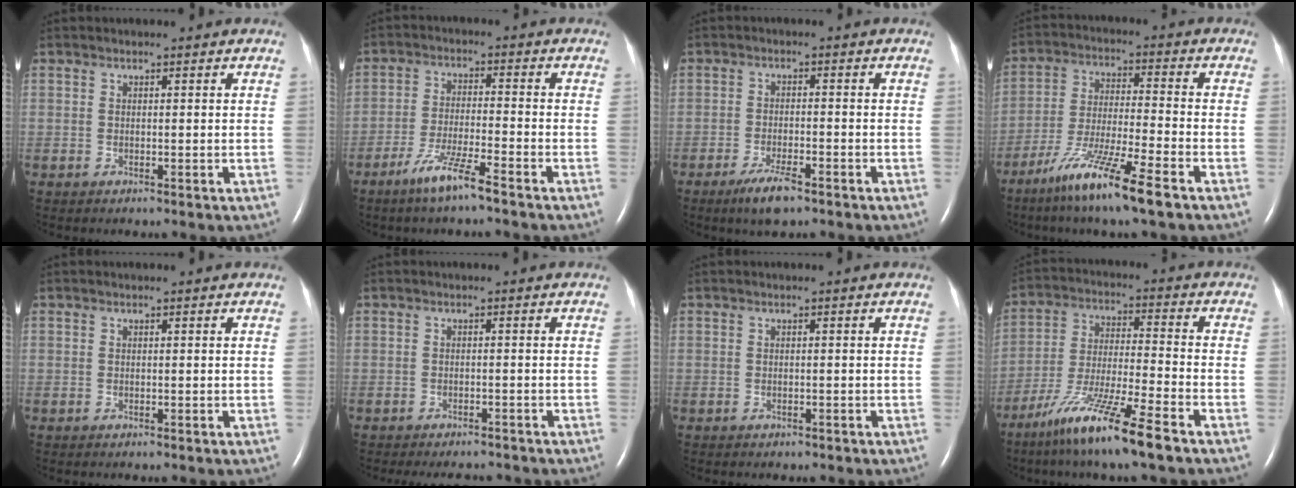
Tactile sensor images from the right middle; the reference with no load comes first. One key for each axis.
{"total": 6.7, "fx": -4.8, "fy": -0.2, "fz": 4.7, "tx": -0.098, "ty": -0.015, "tz": -0.095}
{"total": 4.8, "fx": -3.3, "fy": 0.9, "fz": 3.4, "tx": -0.075, "ty": -0.008, "tz": -0.057}
{"total": 12.1, "fx": -7.8, "fy": -0.2, "fz": 9.3, "tx": -0.184, "ty": -0.036, "tz": -0.147}
{"total": 0.0}
{"total": 6.7, "fx": -6.1, "fy": 1.8, "fz": 1.9, "tx": -0.022, "ty": -0.006, "tz": -0.075}
{"total": 0.7, "fx": -0.5, "fy": 0.4, "fz": 0.3, "tx": -0.011, "ty": 0.000, "tz": -0.004}
{"total": 13.3, "fx": -8.9, "fy": -0.3, "fz": 9.9, "tx": -0.197, "ty": -0.039, "tz": -0.165}